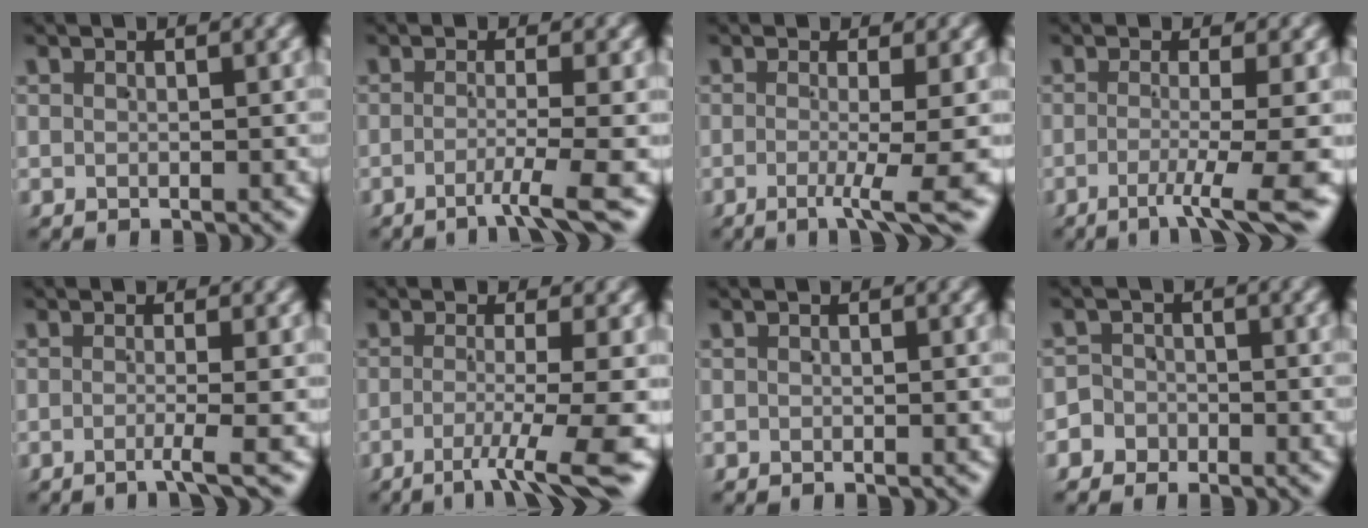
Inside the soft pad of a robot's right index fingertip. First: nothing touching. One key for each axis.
{"total": 3.1, "fx": -1.9, "fy": -0.7, "fz": 2.4, "tx": -0.045, "ty": -0.005, "tz": -0.036}
{"total": 3.8, "fx": -1.6, "fy": -0.4, "fz": 3.4, "tx": -0.052, "ty": -0.010, "tz": -0.029}
{"total": 4.6, "fx": -2.4, "fy": -0.3, "fz": 3.9, "tx": -0.063, "ty": -0.012, "tz": -0.041}
{"total": 1.7, "fx": -0.9, "fy": -0.6, "fz": 1.3, "tx": -0.025, "ty": 0.002, "tz": -0.024}
{"total": 5.7, "fx": -3.3, "fy": -0.1, "fz": 4.7, "tx": -0.075, "ty": -0.015, "tz": -0.052}
{"total": 0.0}
{"total": 3.6, "fx": -1.8, "fy": 3.1, "fz": -0.1, "tx": 0.003, "ty": 0.001, "tz": -0.043}